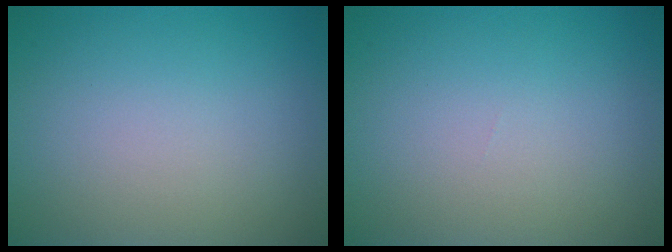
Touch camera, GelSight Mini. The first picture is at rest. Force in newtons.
{"total": 0.0}